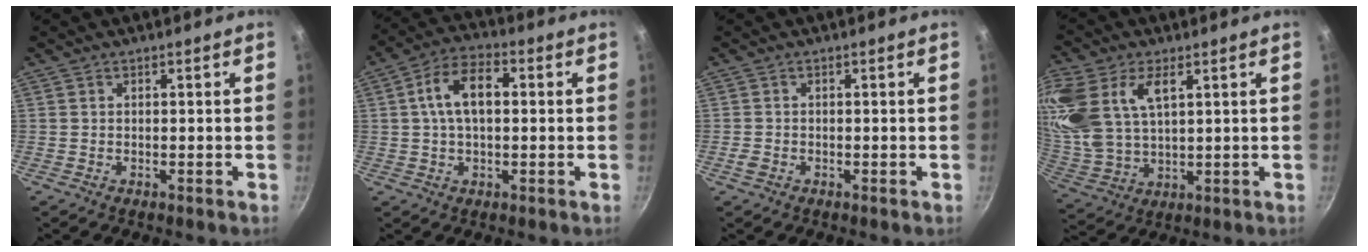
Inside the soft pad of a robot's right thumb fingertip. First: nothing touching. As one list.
[{"total": 9.7, "force": [1.4, 5.3, 8.0], "torque": [-0.145, 0.023, 0.022]}, {"total": 1.3, "force": [-0.6, 0.9, 0.7], "torque": [-0.017, 0.000, -0.011]}, {"total": 19.8, "force": [6.8, 11.5, 14.6], "torque": [-0.353, 0.000, 0.137]}]